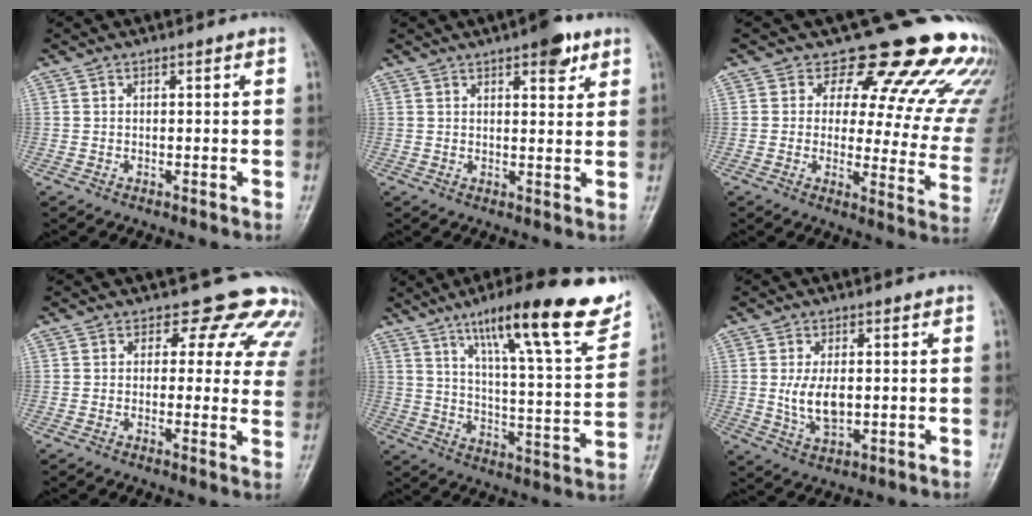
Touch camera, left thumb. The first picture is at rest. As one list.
[{"total": 5.8, "force": [3.4, 2.3, 4.1], "torque": [-0.036, -0.013, 0.040]}, {"total": 20.5, "force": [16.2, 8.0, 9.8], "torque": [-0.067, -0.105, 0.173]}, {"total": 11.7, "force": [9.6, 6.1, 2.6], "torque": [0.031, -0.043, 0.077]}, {"total": 22.4, "force": [14.0, 3.9, 17.1], "torque": [-0.223, -0.050, 0.212]}, {"total": 6.6, "force": [0.2, 3.8, 5.4], "torque": [-0.099, -0.010, 0.009]}]